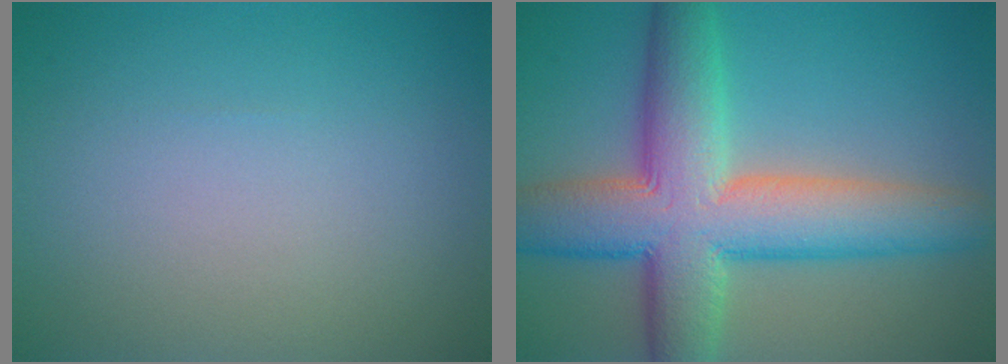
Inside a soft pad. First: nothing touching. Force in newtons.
{"total": 11.1, "press": 11.1, "slide": 0.4}